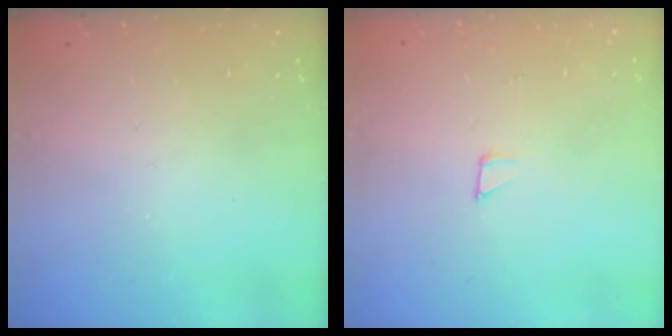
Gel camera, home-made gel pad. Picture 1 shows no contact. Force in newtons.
{"total": 2.1, "press": 2.1, "slide": 0.1}